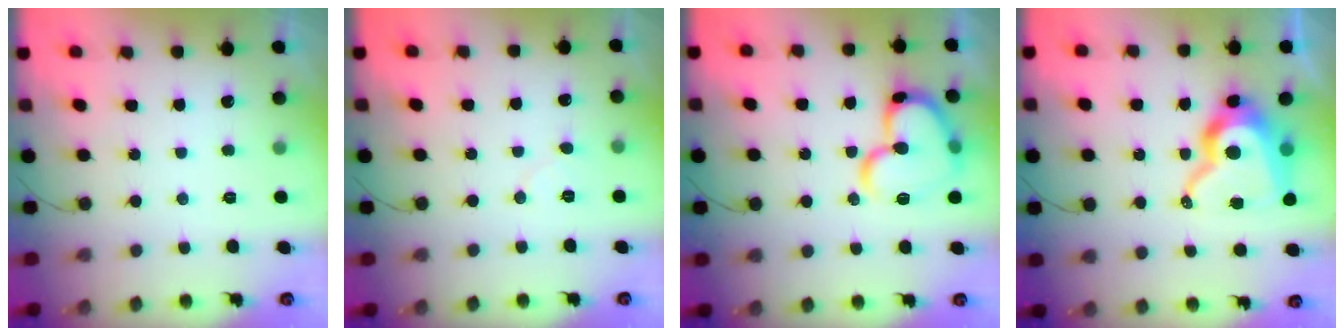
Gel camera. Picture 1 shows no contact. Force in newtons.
{"total": 3.8, "press": 3.8, "slide": 0.4}
{"total": 19.0, "press": 18.9, "slide": 1.8}
{"total": 17.8, "press": 17.7, "slide": 1.7}